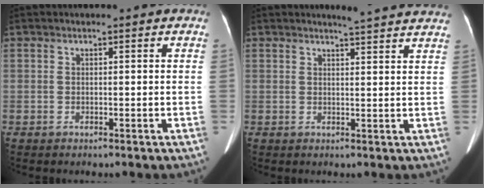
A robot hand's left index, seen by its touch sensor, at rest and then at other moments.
{"total": 7.4, "force": [6.9, -0.1, 2.5], "torque": [-0.036, 0.001, 0.069]}